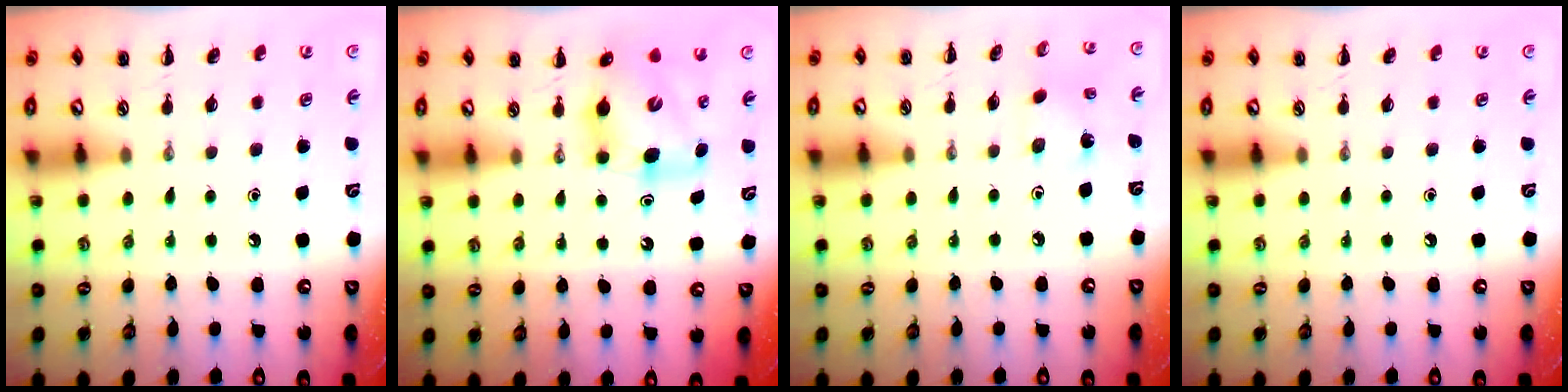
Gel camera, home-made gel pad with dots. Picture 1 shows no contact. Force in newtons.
{"total": 6.1, "press": 5.9, "slide": 1.2}
{"total": 1.4, "press": 1.3, "slide": 0.6}
{"total": 0.0}